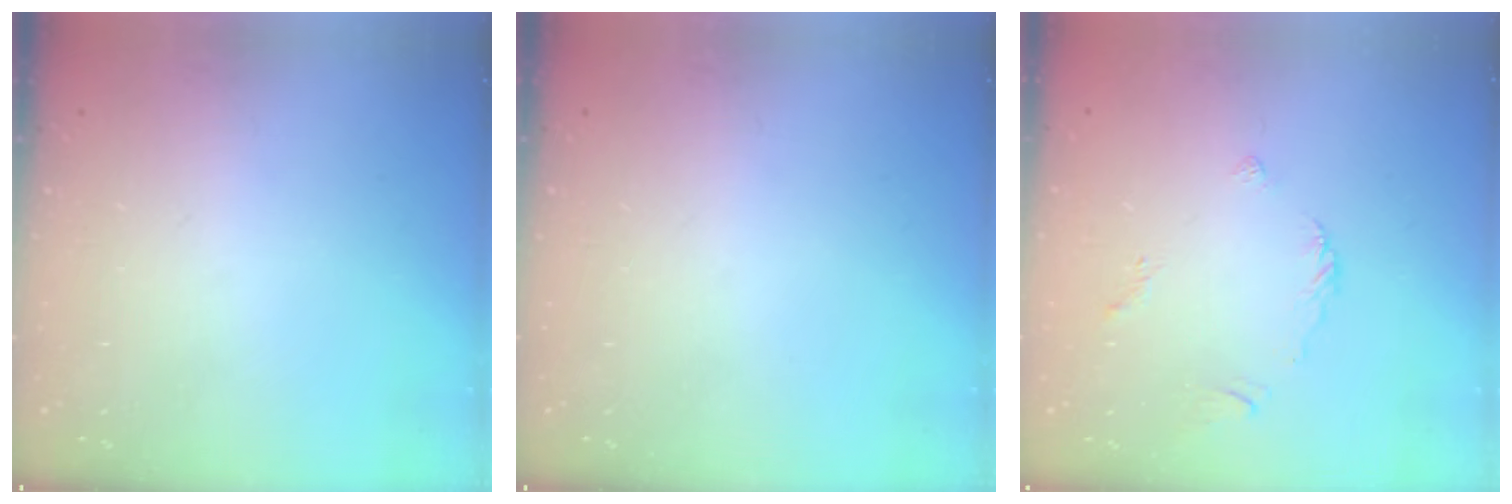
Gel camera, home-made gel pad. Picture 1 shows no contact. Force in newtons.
{"total": 0.0}
{"total": 3.4, "press": 3.3, "slide": 0.7}